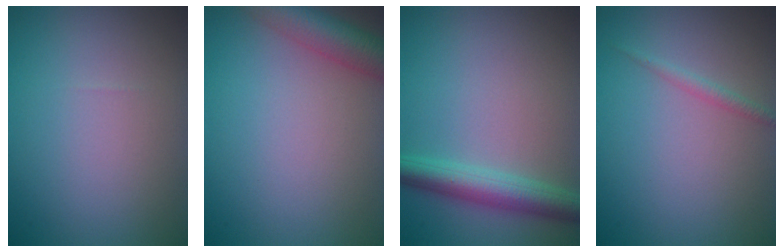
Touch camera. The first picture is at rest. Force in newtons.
{"total": 4.9, "press": 4.9, "slide": 0.2}
{"total": 4.3, "press": 4.3, "slide": 0.1}
{"total": 1.0, "press": 1.0, "slide": 0.1}